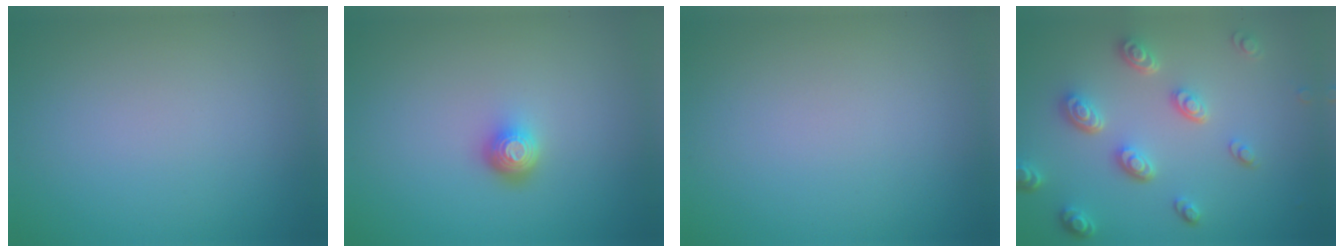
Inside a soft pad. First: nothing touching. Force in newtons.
{"total": 1.9, "press": 1.4, "slide": 1.3}
{"total": 0.0}
{"total": 4.6, "press": 3.5, "slide": 3.0}